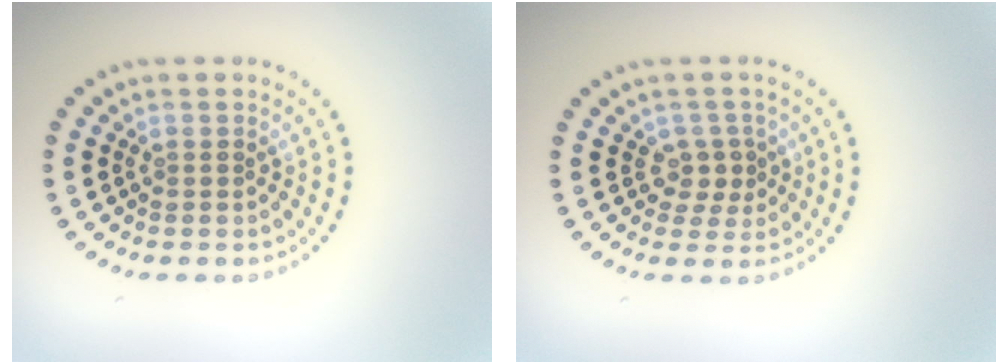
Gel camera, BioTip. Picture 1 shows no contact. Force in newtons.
{"total": 1.7, "press": 1.5, "slide": 0.9}